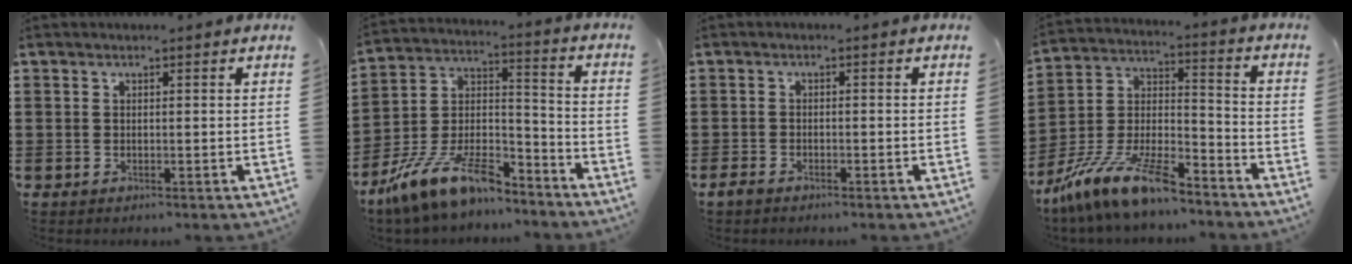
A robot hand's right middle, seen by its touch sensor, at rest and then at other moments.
{"total": 13.0, "force": [-10.2, 3.9, 7.0], "torque": [-0.144, 0.027, -0.197]}
{"total": 1.4, "force": [-1.2, 0.5, 0.6], "torque": [-0.022, -0.001, -0.026]}
{"total": 13.0, "force": [-10.8, 2.1, 6.9], "torque": [-0.141, 0.022, -0.209]}